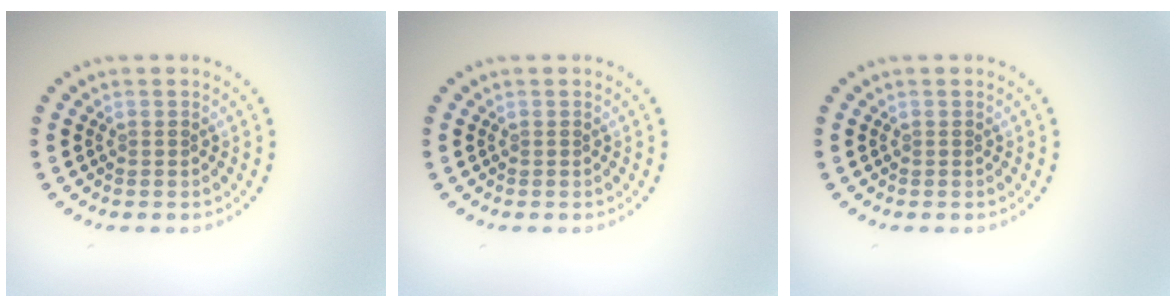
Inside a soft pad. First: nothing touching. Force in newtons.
{"total": 0.0}
{"total": 0.0}